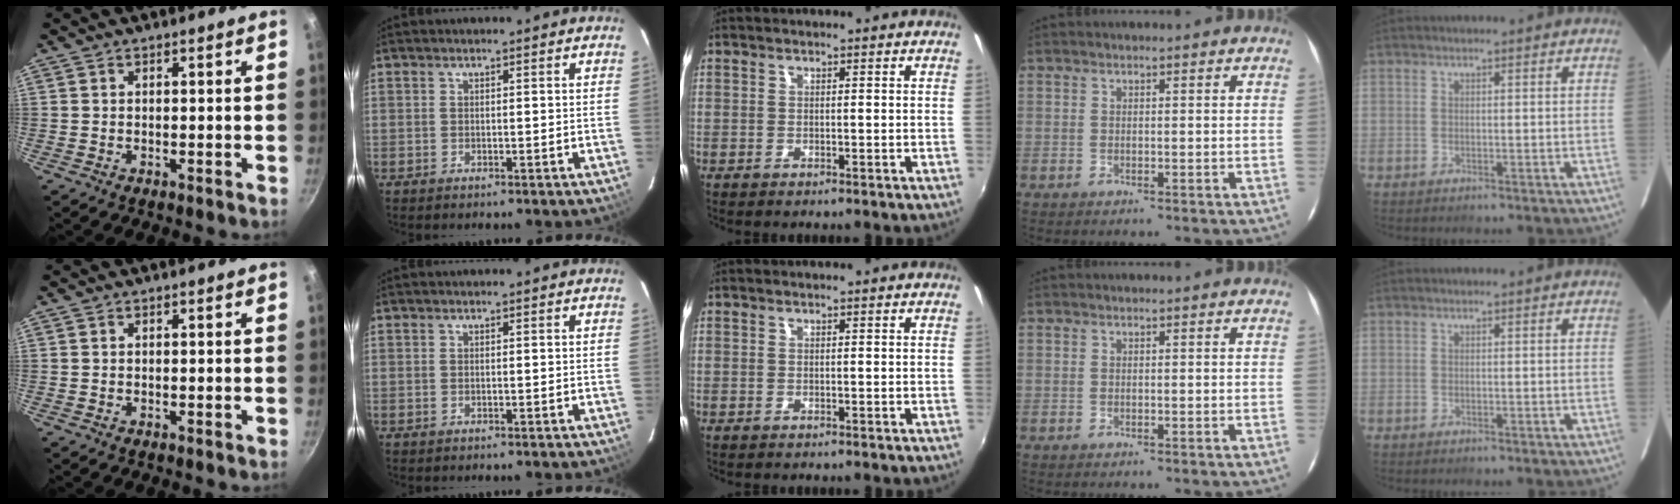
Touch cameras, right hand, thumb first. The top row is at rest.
{}